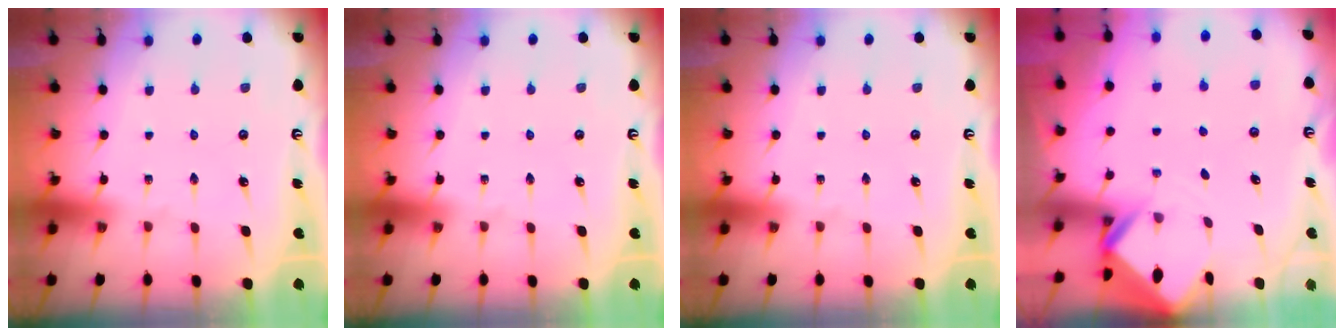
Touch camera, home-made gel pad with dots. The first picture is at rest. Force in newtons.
{"total": 0.0}
{"total": 0.0}
{"total": 2.6, "press": 2.6, "slide": 0.1}